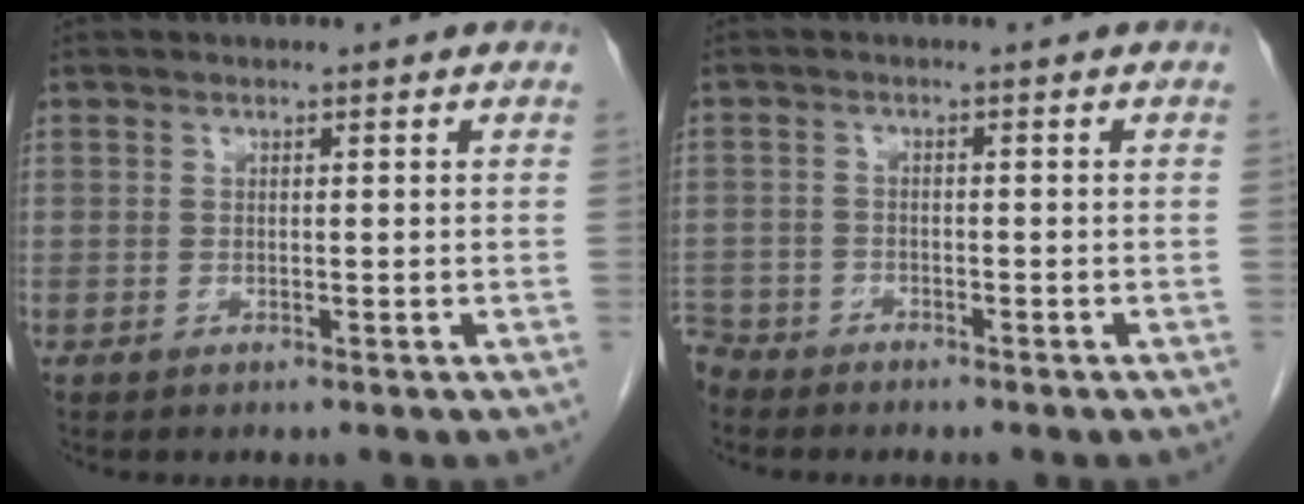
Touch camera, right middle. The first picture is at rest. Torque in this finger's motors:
{"motor_torque": [1.07, -1.07, 1.04, -0.01]}